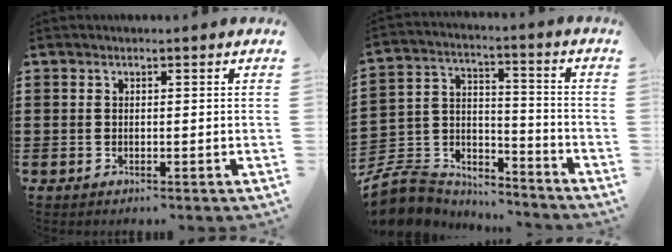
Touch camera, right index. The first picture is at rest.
{"total": 7.1, "force": [-6.5, 2.8, 0.4], "torque": [-0.031, 0.004, -0.131]}